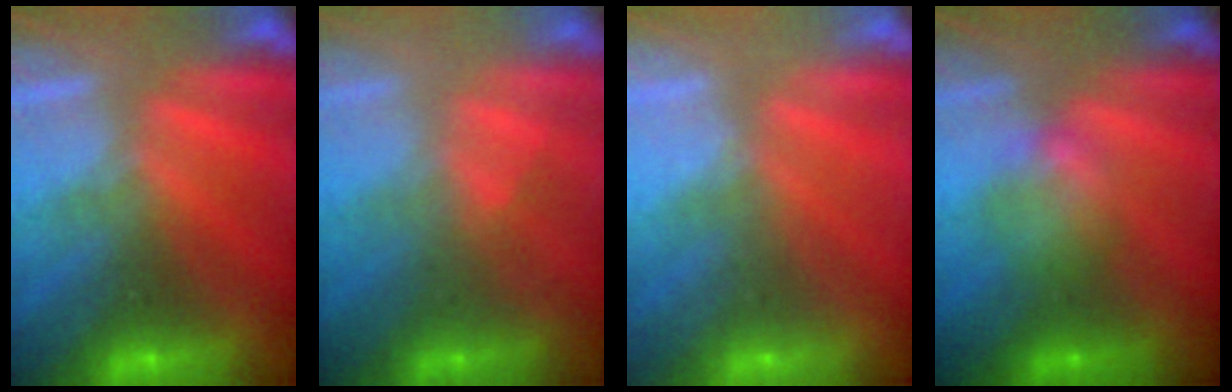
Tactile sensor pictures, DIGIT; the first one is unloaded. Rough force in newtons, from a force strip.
{"total": 2.4}
{"total": 2.2}
{"total": 2.3}